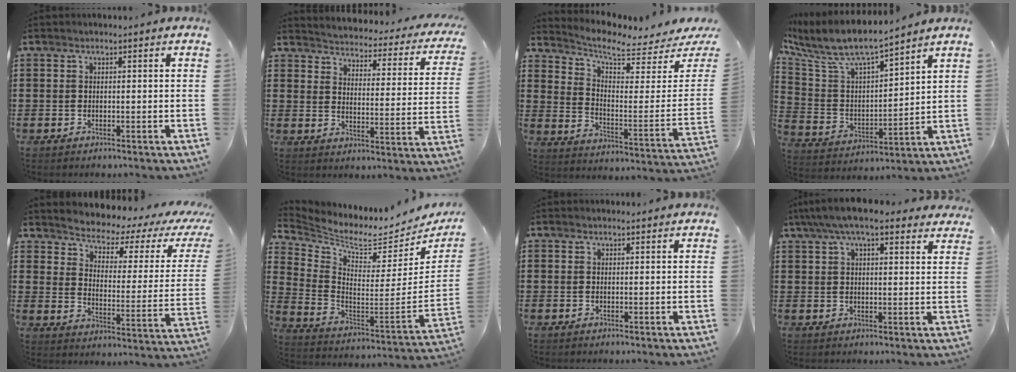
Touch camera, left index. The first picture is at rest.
{"total": 2.6, "force": [2.6, -0.2, 0.1], "torque": [-0.023, -0.032, 0.034]}
{"total": 5.8, "force": [5.3, 0.6, 2.5], "torque": [-0.071, -0.051, 0.085]}
{"total": 8.0, "force": [6.8, 1.8, 4.0], "torque": [-0.109, -0.043, 0.112]}
{"total": 2.8, "force": [2.5, 1.2, 0.6], "torque": [-0.035, -0.028, 0.033]}
{"total": 5.0, "force": [3.9, 1.7, 2.6], "torque": [-0.070, -0.054, 0.056]}
{"total": 0.7, "force": [0.7, 0.2, 0.1], "torque": [-0.004, 0.001, 0.014]}
{"total": 7.2, "force": [5.7, 1.5, 4.0], "torque": [-0.092, -0.006, 0.104]}